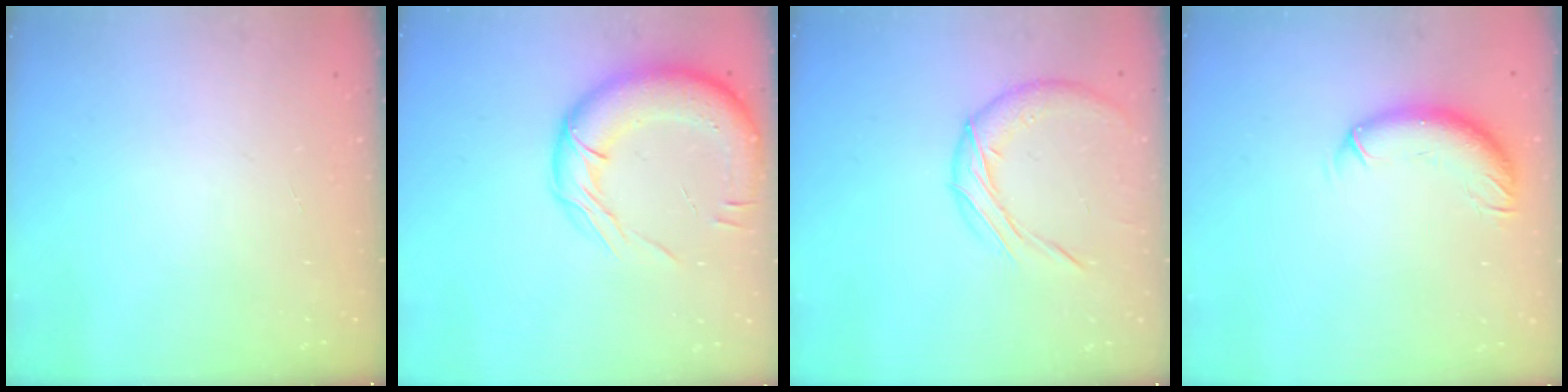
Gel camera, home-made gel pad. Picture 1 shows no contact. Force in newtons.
{"total": 16.5, "press": 16.1, "slide": 3.4}
{"total": 9.8, "press": 9.8, "slide": 1.0}
{"total": 9.2, "press": 9.0, "slide": 1.9}